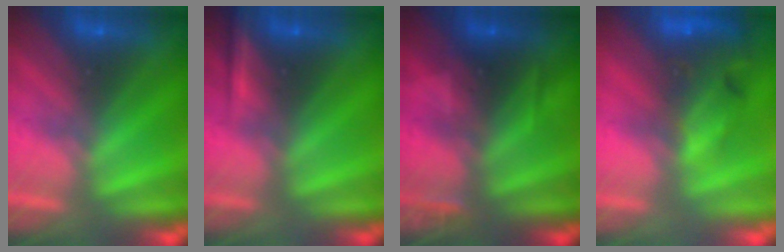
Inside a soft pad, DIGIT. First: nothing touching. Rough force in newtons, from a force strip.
{"total": 2.3}
{"total": 2.4}
{"total": 7.6}